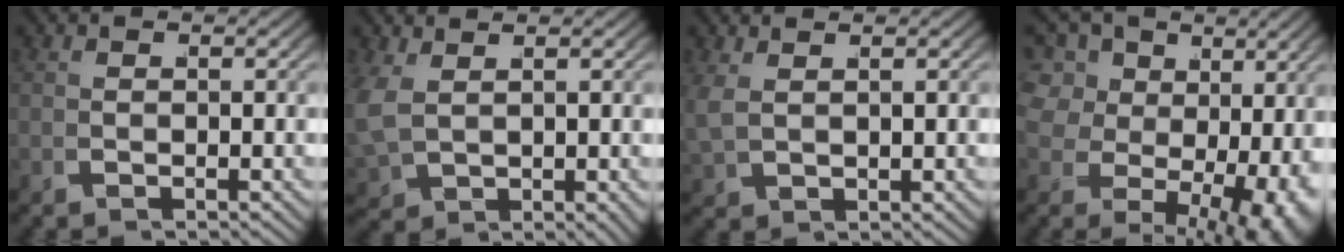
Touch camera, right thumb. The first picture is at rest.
{"total": 3.8, "force": [1.2, 2.7, 2.4], "torque": [-0.070, -0.020, 0.040]}
{"total": 2.3, "force": [1.5, 1.2, 1.2], "torque": [-0.032, 0.003, 0.035]}
{"total": 11.3, "force": [2.1, 8.2, 7.4], "torque": [-0.149, -0.040, 0.053]}